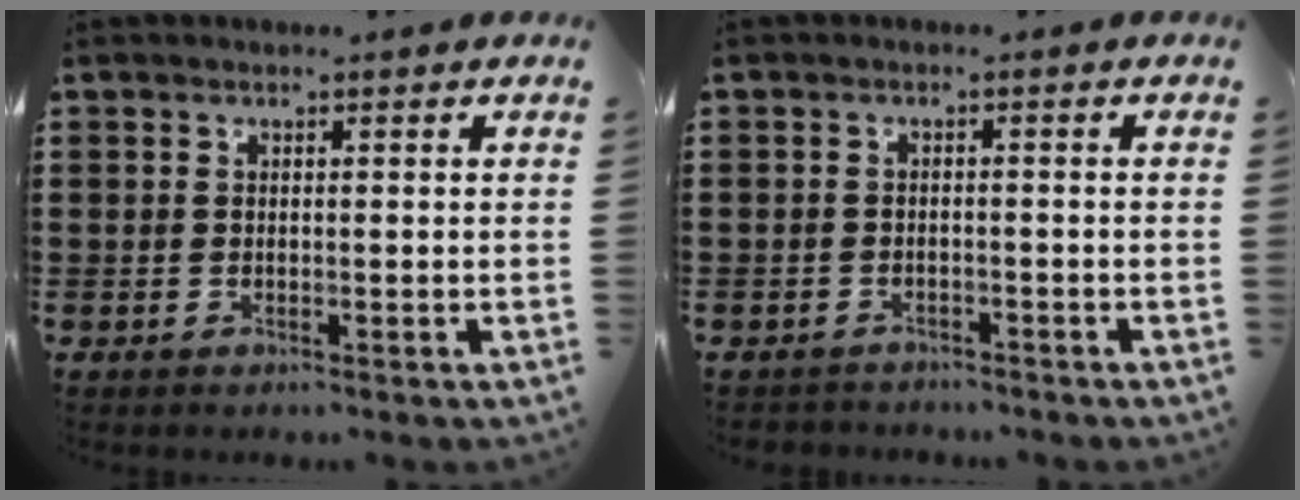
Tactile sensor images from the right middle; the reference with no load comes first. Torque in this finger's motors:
{"motor_torque": [0.91, -0.43, 0.07, 0.04]}